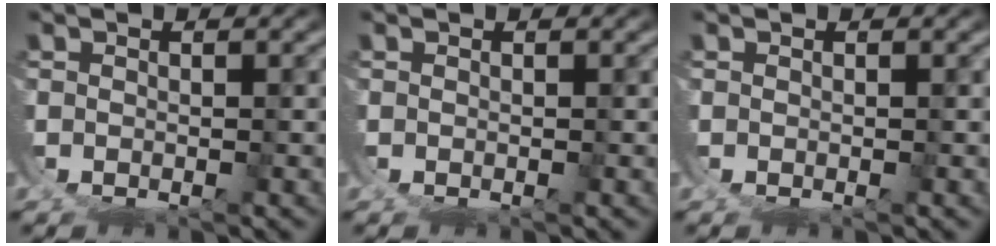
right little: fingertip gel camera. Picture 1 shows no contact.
{"total": 0.0}
{"total": 0.0}